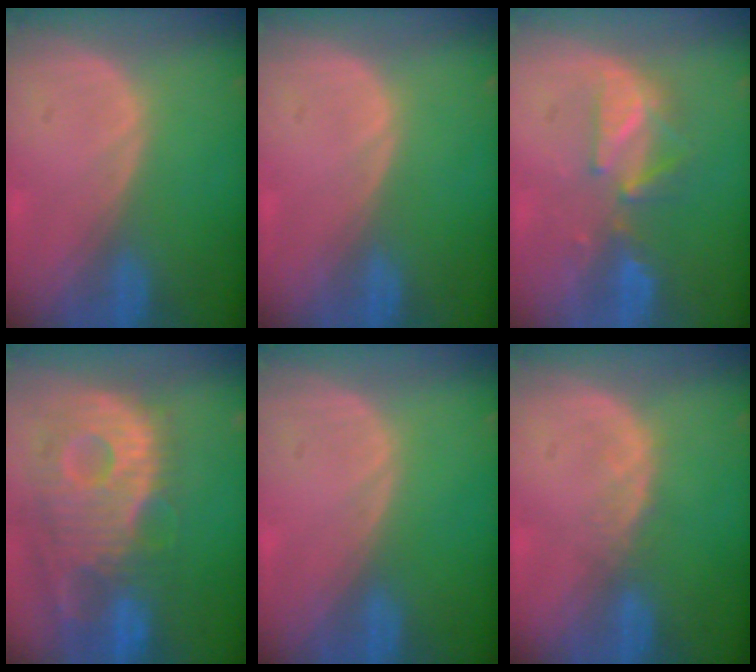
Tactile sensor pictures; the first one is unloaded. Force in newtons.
{"total": 0.0}
{"total": 5.4, "press": 5.3, "slide": 0.7}
{"total": 13.0, "press": 11.3, "slide": 6.3}
{"total": 0.0}
{"total": 1.4, "press": 1.4, "slide": 0.2}